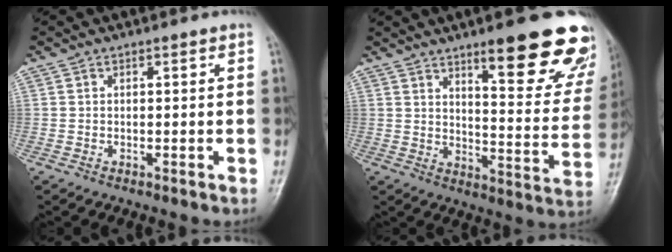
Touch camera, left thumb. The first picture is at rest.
{"total": 21.4, "force": [13.8, 5.4, 15.5], "torque": [-0.158, -0.075, 0.185]}